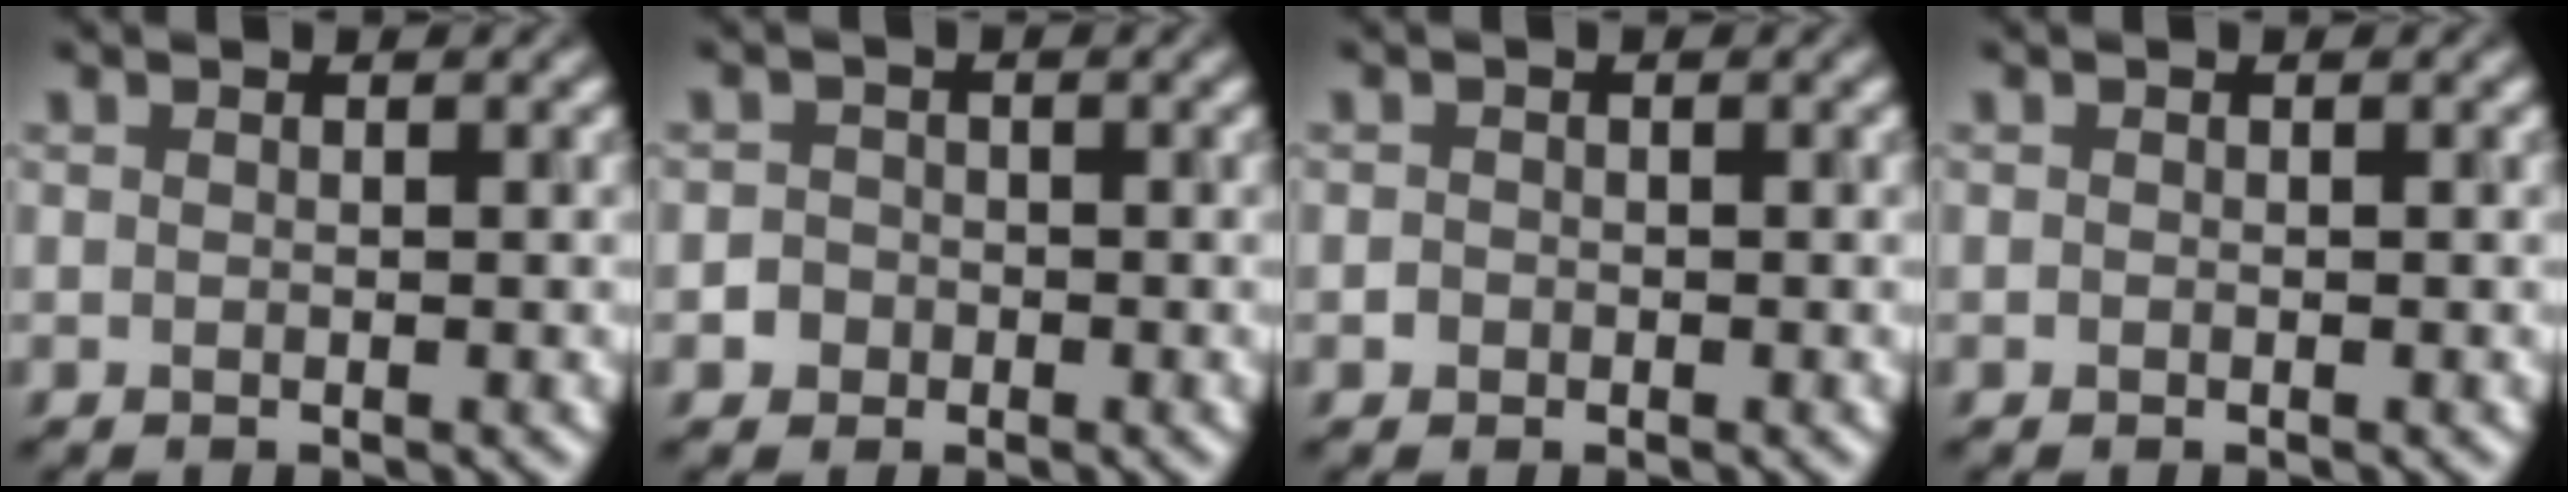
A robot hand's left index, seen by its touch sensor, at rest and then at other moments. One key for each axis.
{"total": 2.1, "fx": -0.9, "fy": 1.9, "fz": 0.3, "tx": 0.017, "ty": 0.008, "tz": -0.026}
{"total": 0.7, "fx": -0.4, "fy": 0.6, "fz": 0.1, "tx": 0.004, "ty": -0.001, "tz": -0.010}
{"total": 0.0}